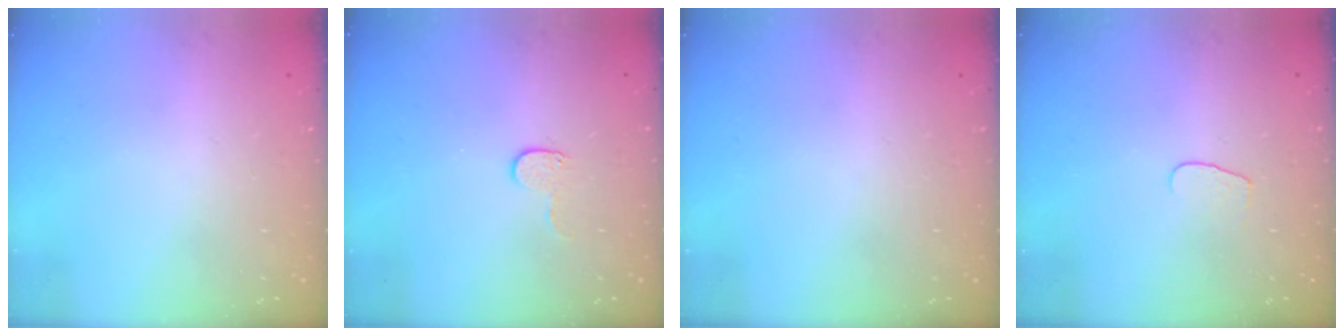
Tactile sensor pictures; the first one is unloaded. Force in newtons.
{"total": 4.1, "press": 4.1, "slide": 0.4}
{"total": 0.0}
{"total": 4.2, "press": 4.2, "slide": 0.4}